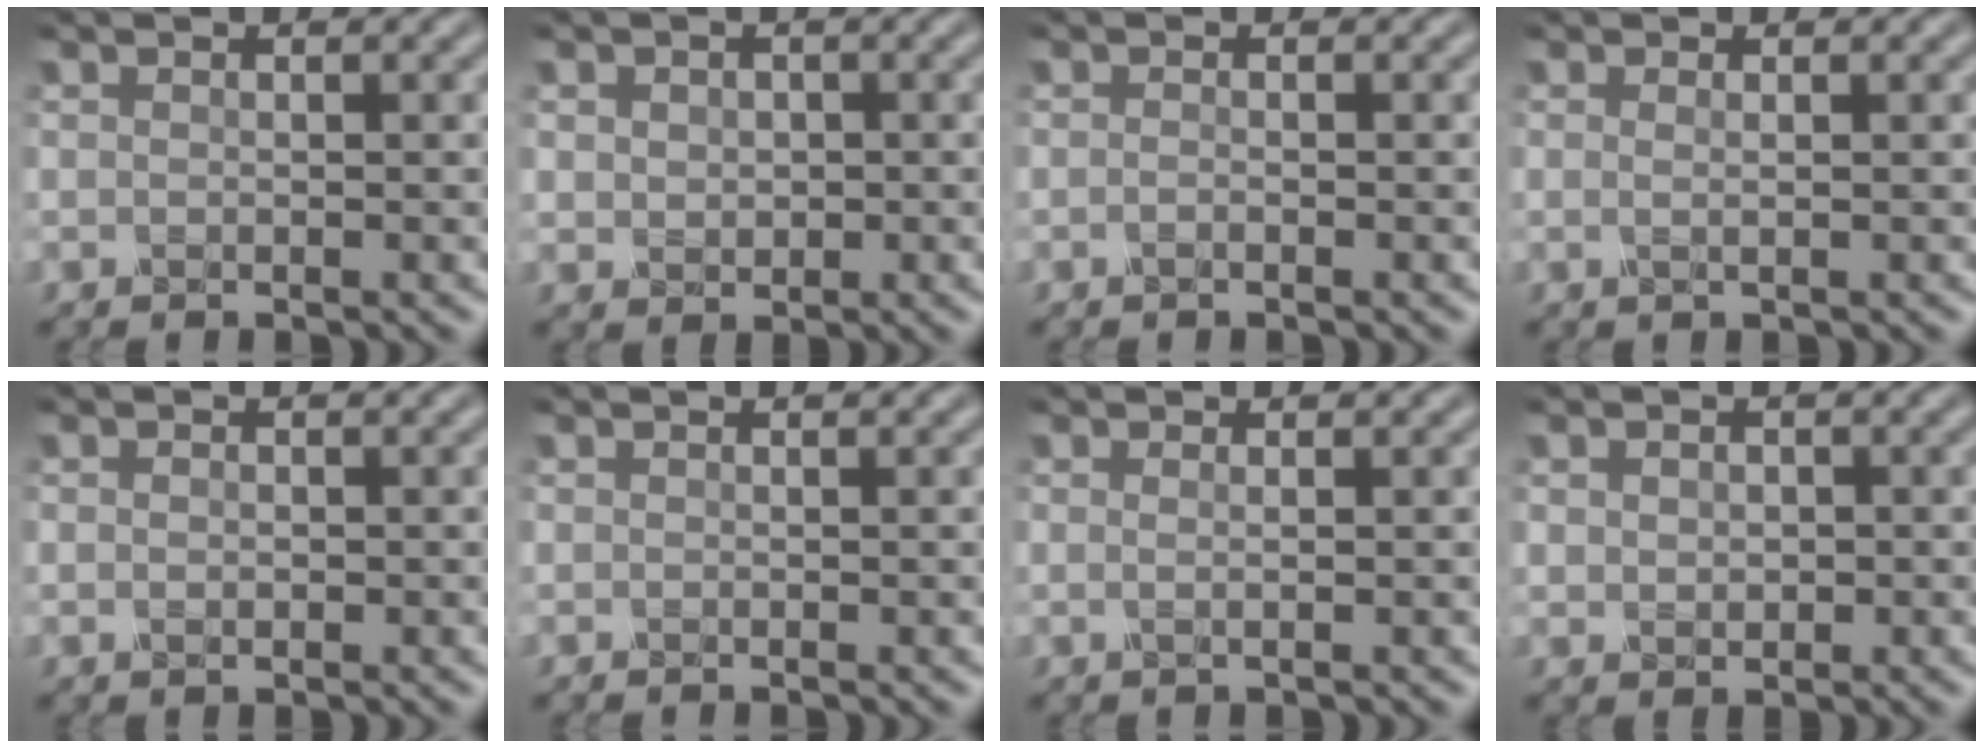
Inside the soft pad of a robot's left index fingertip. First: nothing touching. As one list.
[{"total": 1.7, "force": [0.3, 1.5, 0.8], "torque": [-0.013, -0.001, 0.005]}, {"total": 0.6, "force": [-0.3, 0.2, 0.5], "torque": [-0.011, -0.002, -0.007]}, {"total": 0.9, "force": [0.2, 0.3, 0.8], "torque": [-0.012, 0.000, 0.000]}, {"total": 0.9, "force": [0.0, 0.6, 0.7], "torque": [-0.013, 0.000, 0.000]}, {"total": 0.0}, {"total": 1.0, "force": [0.2, 0.4, 1.0], "torque": [-0.015, -0.002, -0.003]}, {"total": 1.4, "force": [0.2, 1.1, 0.8], "torque": [-0.013, -0.002, 0.005]}]